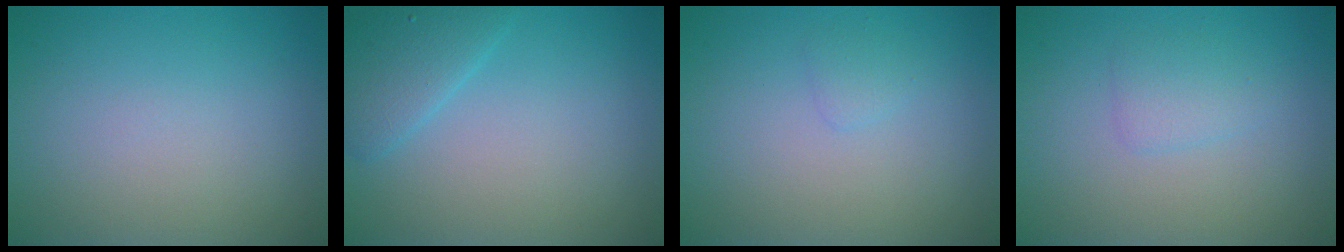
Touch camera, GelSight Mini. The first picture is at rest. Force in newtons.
{"total": 2.6, "press": 2.6, "slide": 0.2}
{"total": 0.8, "press": 0.8, "slide": 0.1}
{"total": 1.5, "press": 1.5, "slide": 0.1}